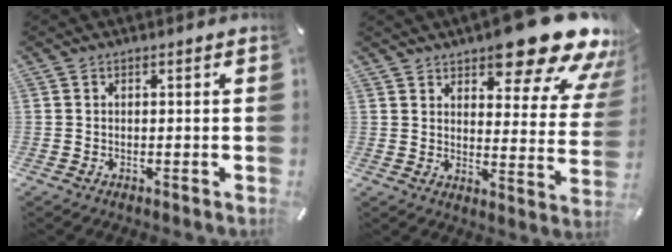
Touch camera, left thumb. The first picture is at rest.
{"total": 19.1, "force": [13.6, 7.0, 11.5], "torque": [-0.143, -0.103, 0.225]}